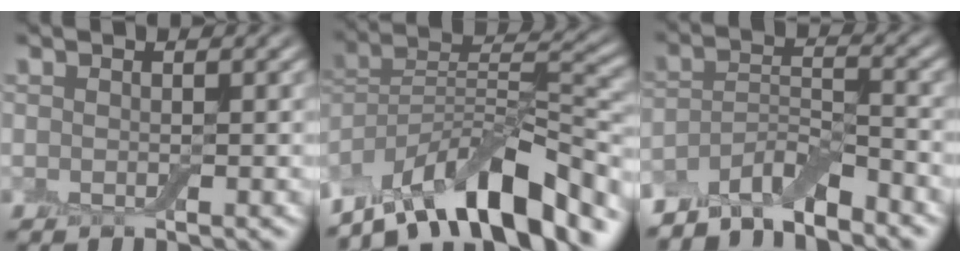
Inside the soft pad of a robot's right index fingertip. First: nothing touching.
{"total": 12.8, "force": [-8.9, 4.0, 8.3], "torque": [-0.130, 0.031, -0.158]}
{"total": 5.4, "force": [-4.8, 1.4, 2.2], "torque": [-0.037, 0.005, -0.091]}